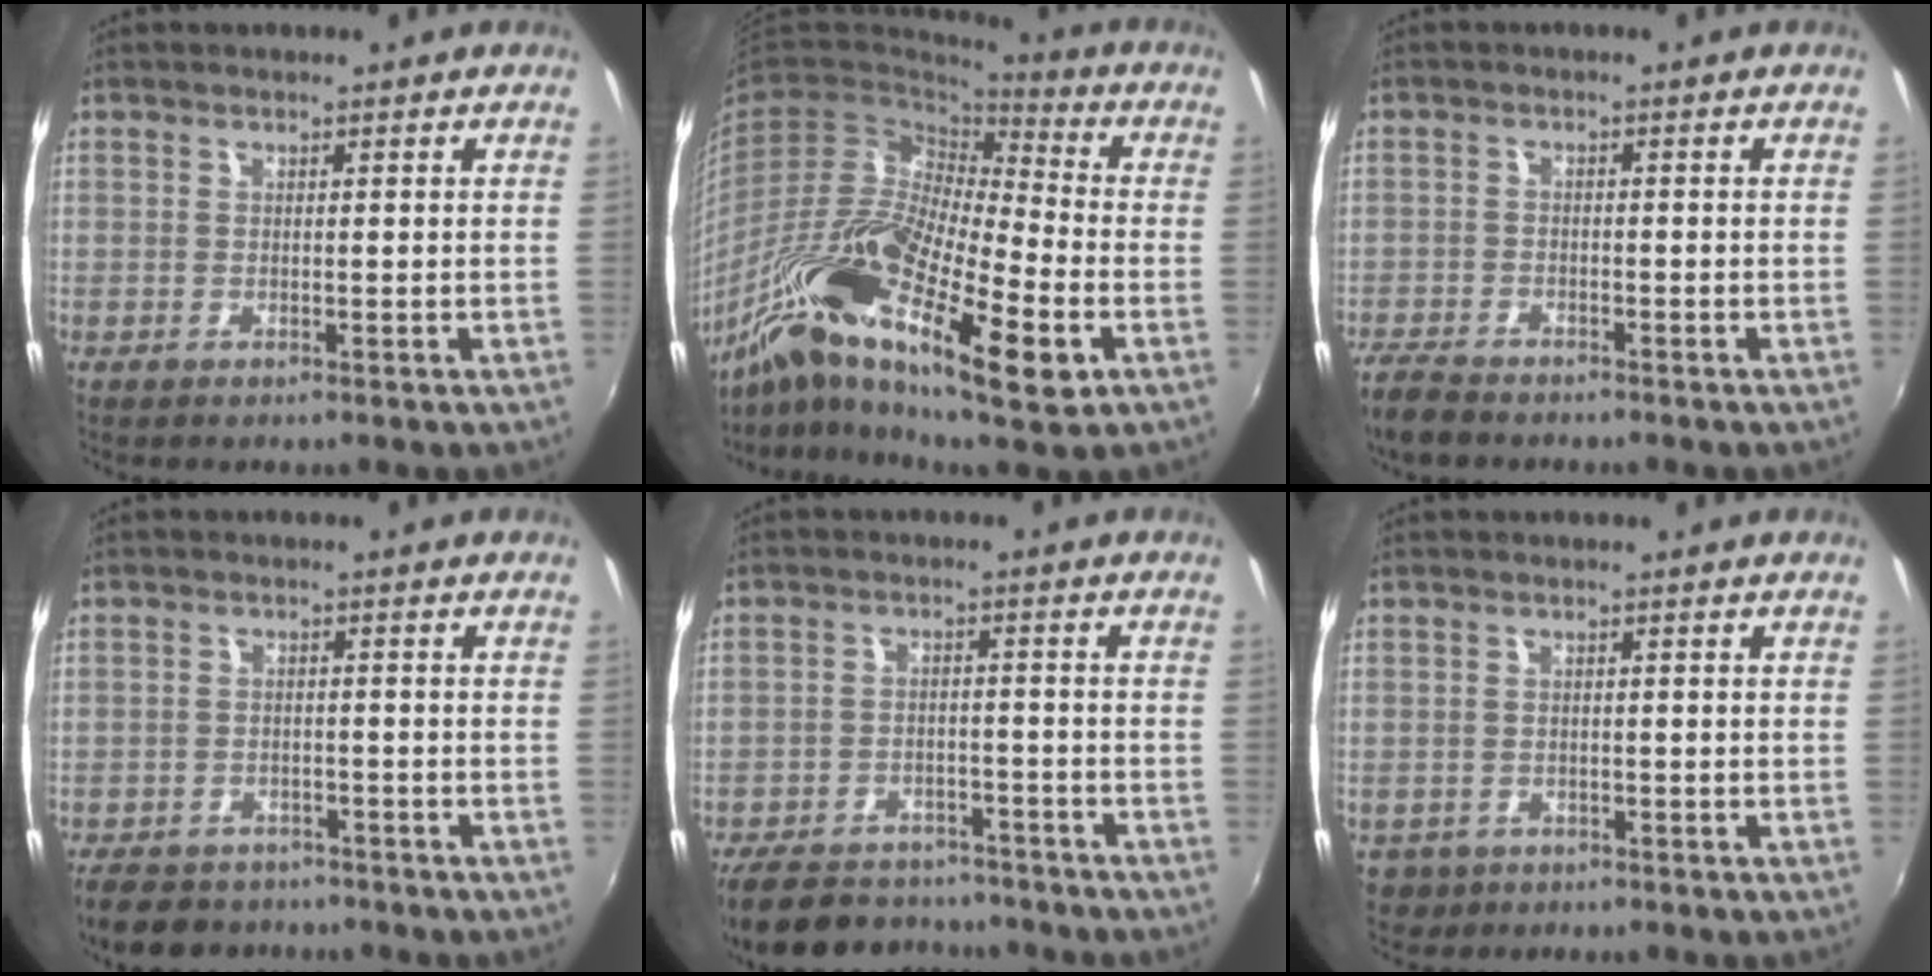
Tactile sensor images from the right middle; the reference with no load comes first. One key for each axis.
{"total": 24.5, "fx": -11.2, "fy": 7.0, "fz": 20.7, "tx": -0.379, "ty": -0.037, "tz": -0.219}
{"total": 5.6, "fx": -5.0, "fy": 1.7, "fz": 1.9, "tx": -0.062, "ty": -0.022, "tz": -0.099}
{"total": 10.2, "fx": -8.2, "fy": 5.2, "fz": 3.1, "tx": -0.085, "ty": 0.001, "tz": -0.124}
{"total": 17.3, "fx": -14.3, "fy": 7.5, "fz": 6.2, "tx": -0.152, "ty": 0.014, "tz": -0.199}
{"total": 4.1, "fx": -1.9, "fy": 3.4, "fz": 1.2, "tx": -0.034, "ty": -0.007, "tz": -0.024}